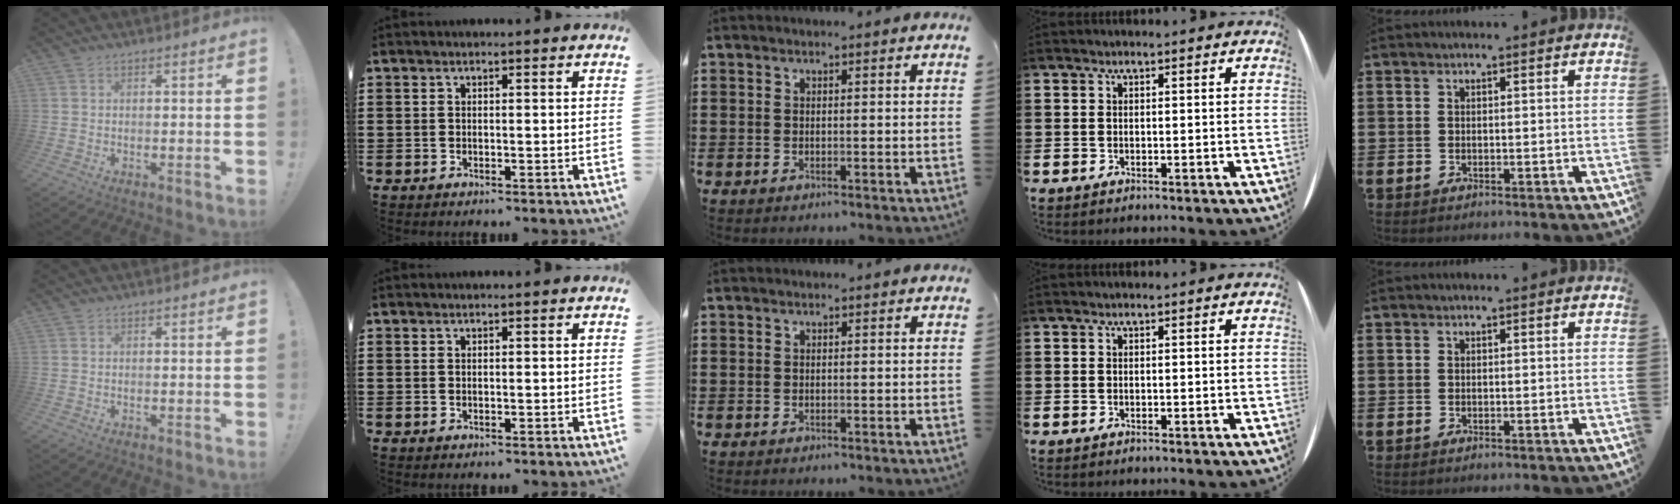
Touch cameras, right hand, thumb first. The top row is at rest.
{}